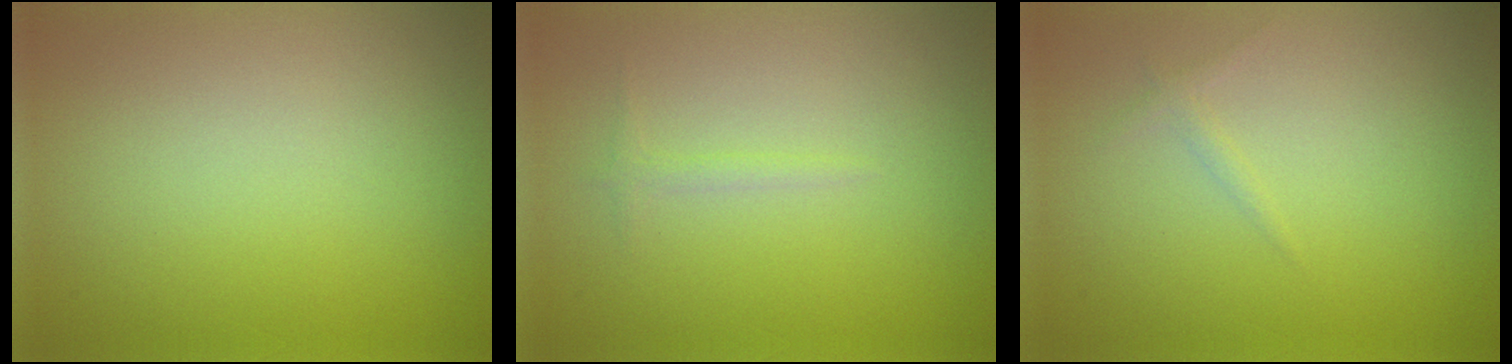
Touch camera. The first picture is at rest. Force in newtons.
{"total": 0.7, "press": 0.7, "slide": 0.1}
{"total": 0.6, "press": 0.6, "slide": 0.1}